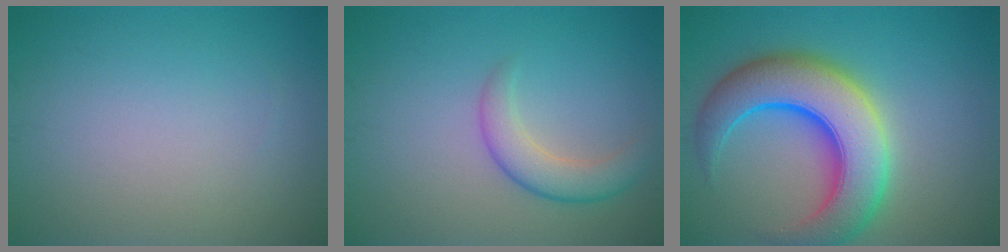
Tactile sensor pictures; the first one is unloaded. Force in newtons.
{"total": 3.2, "press": 3.2, "slide": 0.1}
{"total": 10.3, "press": 10.3, "slide": 0.4}